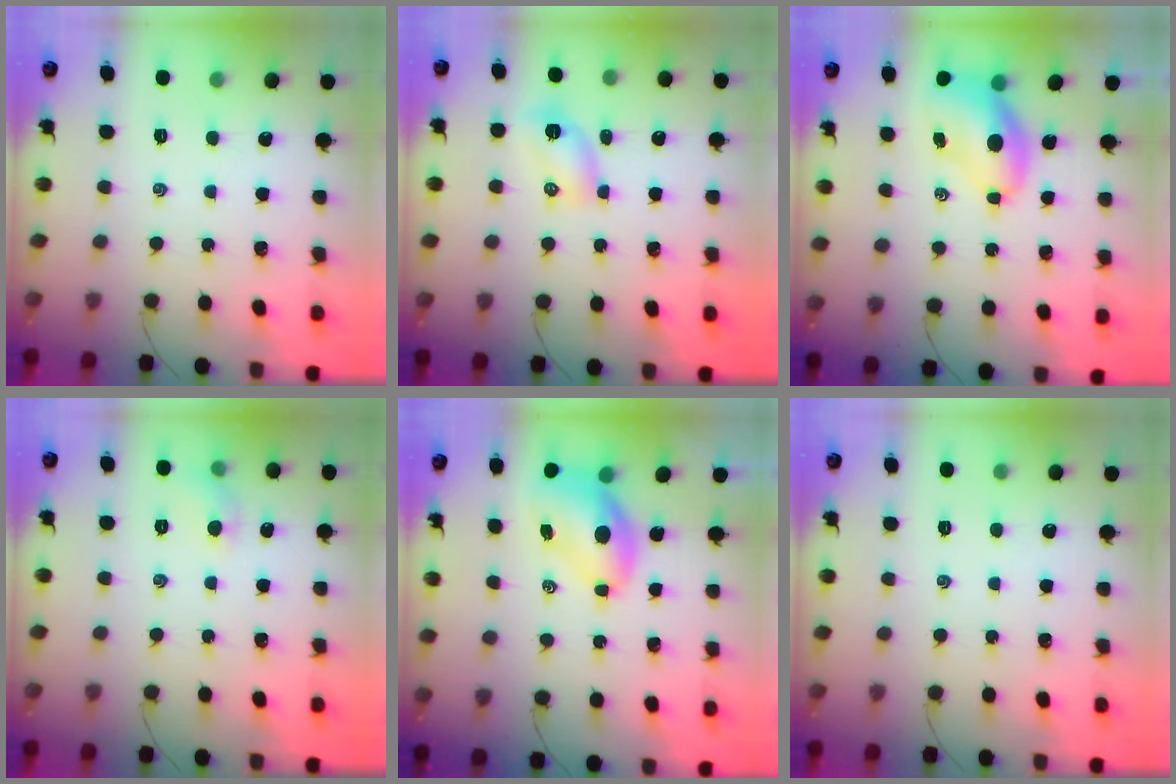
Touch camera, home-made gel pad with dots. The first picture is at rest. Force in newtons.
{"total": 5.2, "press": 5.0, "slide": 1.6}
{"total": 7.2, "press": 7.0, "slide": 1.5}
{"total": 5.6, "press": 5.2, "slide": 1.9}
{"total": 8.4, "press": 8.1, "slide": 2.0}
{"total": 0.0}